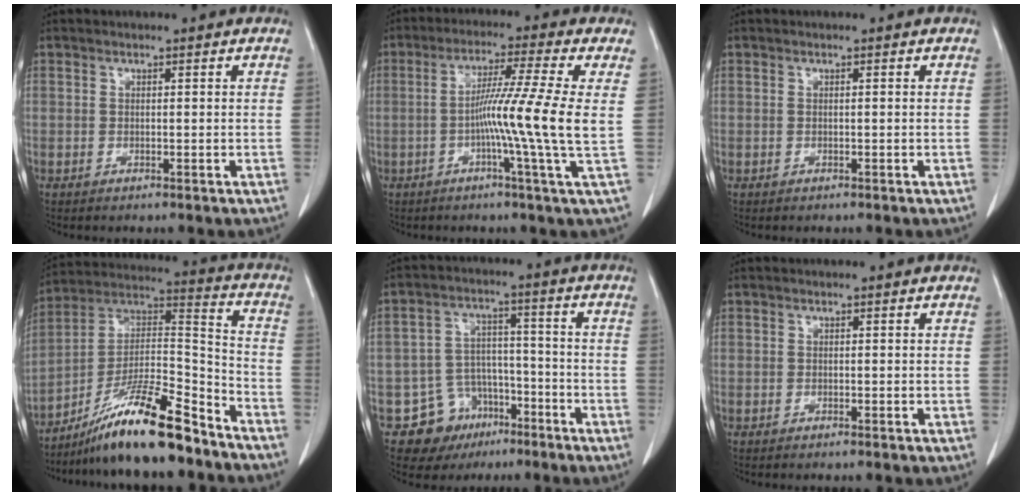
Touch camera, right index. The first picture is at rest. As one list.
[{"total": 11.8, "force": [-0.9, -2.4, 11.5], "torque": [-0.197, -0.004, -0.025]}, {"total": 0.0}, {"total": 17.5, "force": [-13.3, 2.0, 11.3], "torque": [-0.201, 0.010, -0.232]}, {"total": 8.9, "force": [-5.0, 7.2, 1.8], "torque": [-0.022, 0.029, -0.070]}, {"total": 0.0}]